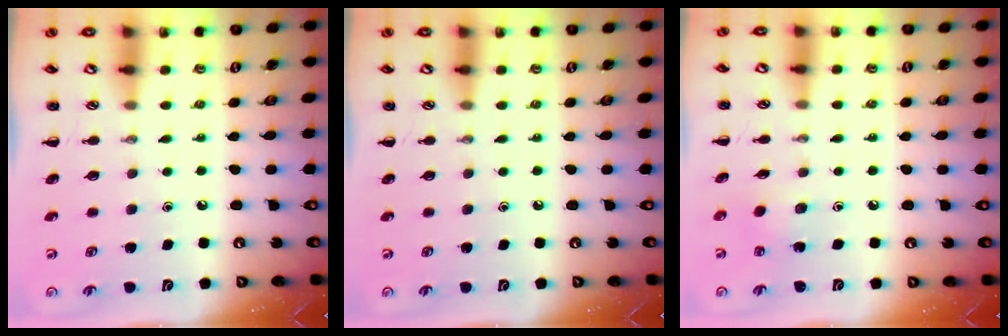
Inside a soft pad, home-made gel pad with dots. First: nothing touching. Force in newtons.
{"total": 0.0}
{"total": 3.3, "press": 3.2, "slide": 1.1}